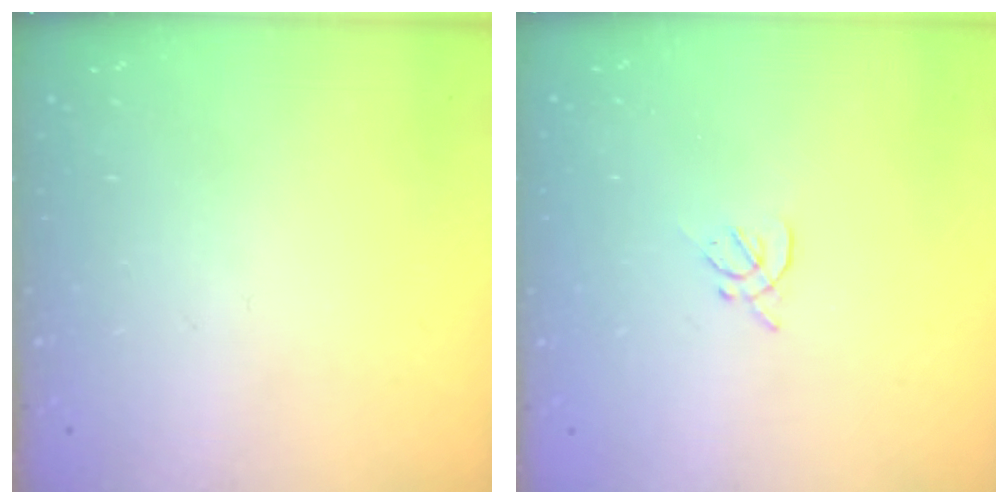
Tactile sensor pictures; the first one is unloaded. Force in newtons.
{"total": 1.6, "press": 1.5, "slide": 0.5}